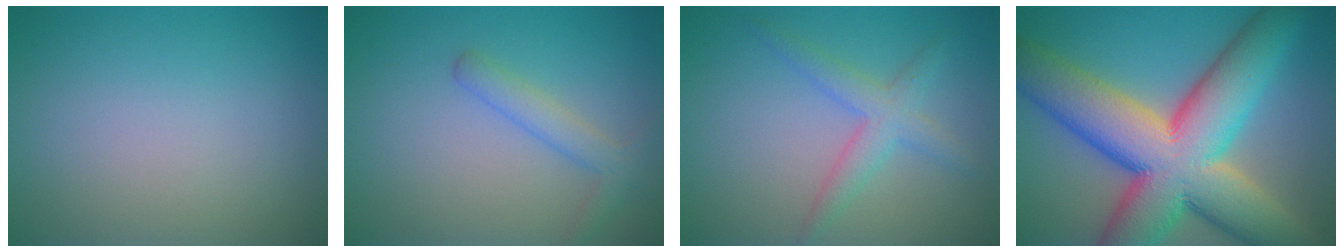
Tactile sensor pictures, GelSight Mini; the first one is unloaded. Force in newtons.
{"total": 2.4, "press": 2.4, "slide": 0.1}
{"total": 2.9, "press": 2.9, "slide": 0.1}
{"total": 16.2, "press": 16.2, "slide": 0.8}